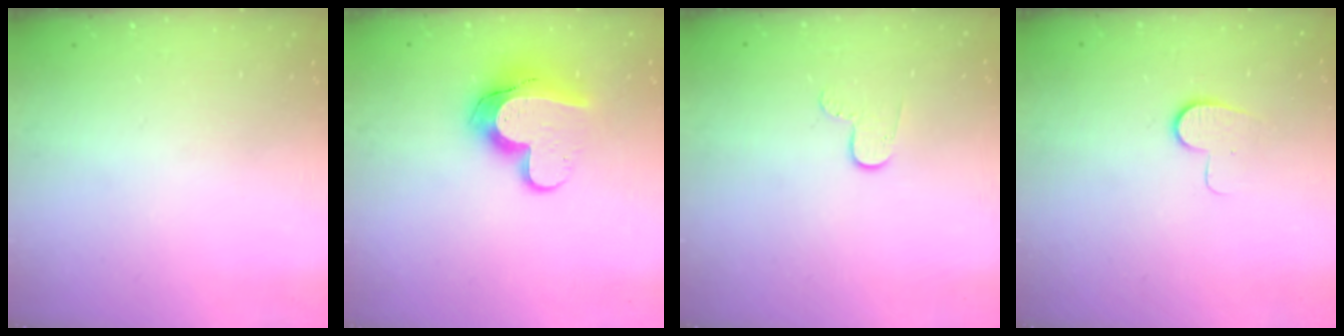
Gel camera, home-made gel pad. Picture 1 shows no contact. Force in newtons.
{"total": 13.3, "press": 13.3, "slide": 1.1}
{"total": 6.0, "press": 6.0, "slide": 0.5}
{"total": 7.0, "press": 7.0, "slide": 0.6}